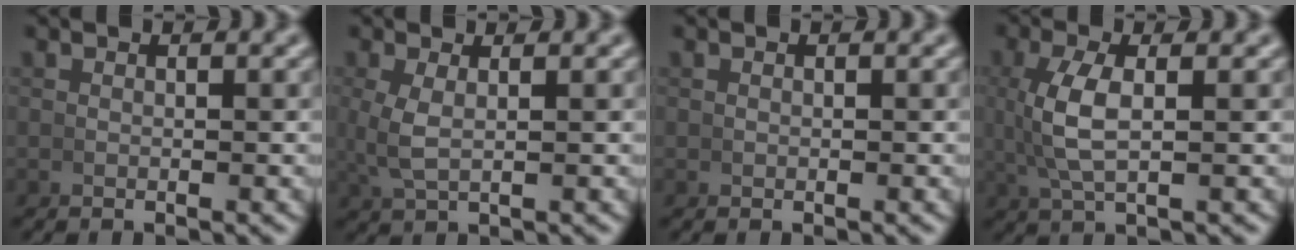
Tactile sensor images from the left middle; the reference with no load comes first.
{"total": 2.5, "force": [0.3, 1.0, 2.2], "torque": [-0.060, -0.003, 0.017]}
{"total": 0.0}
{"total": 4.1, "force": [0.5, 1.4, 3.8], "torque": [-0.089, 0.002, 0.017]}